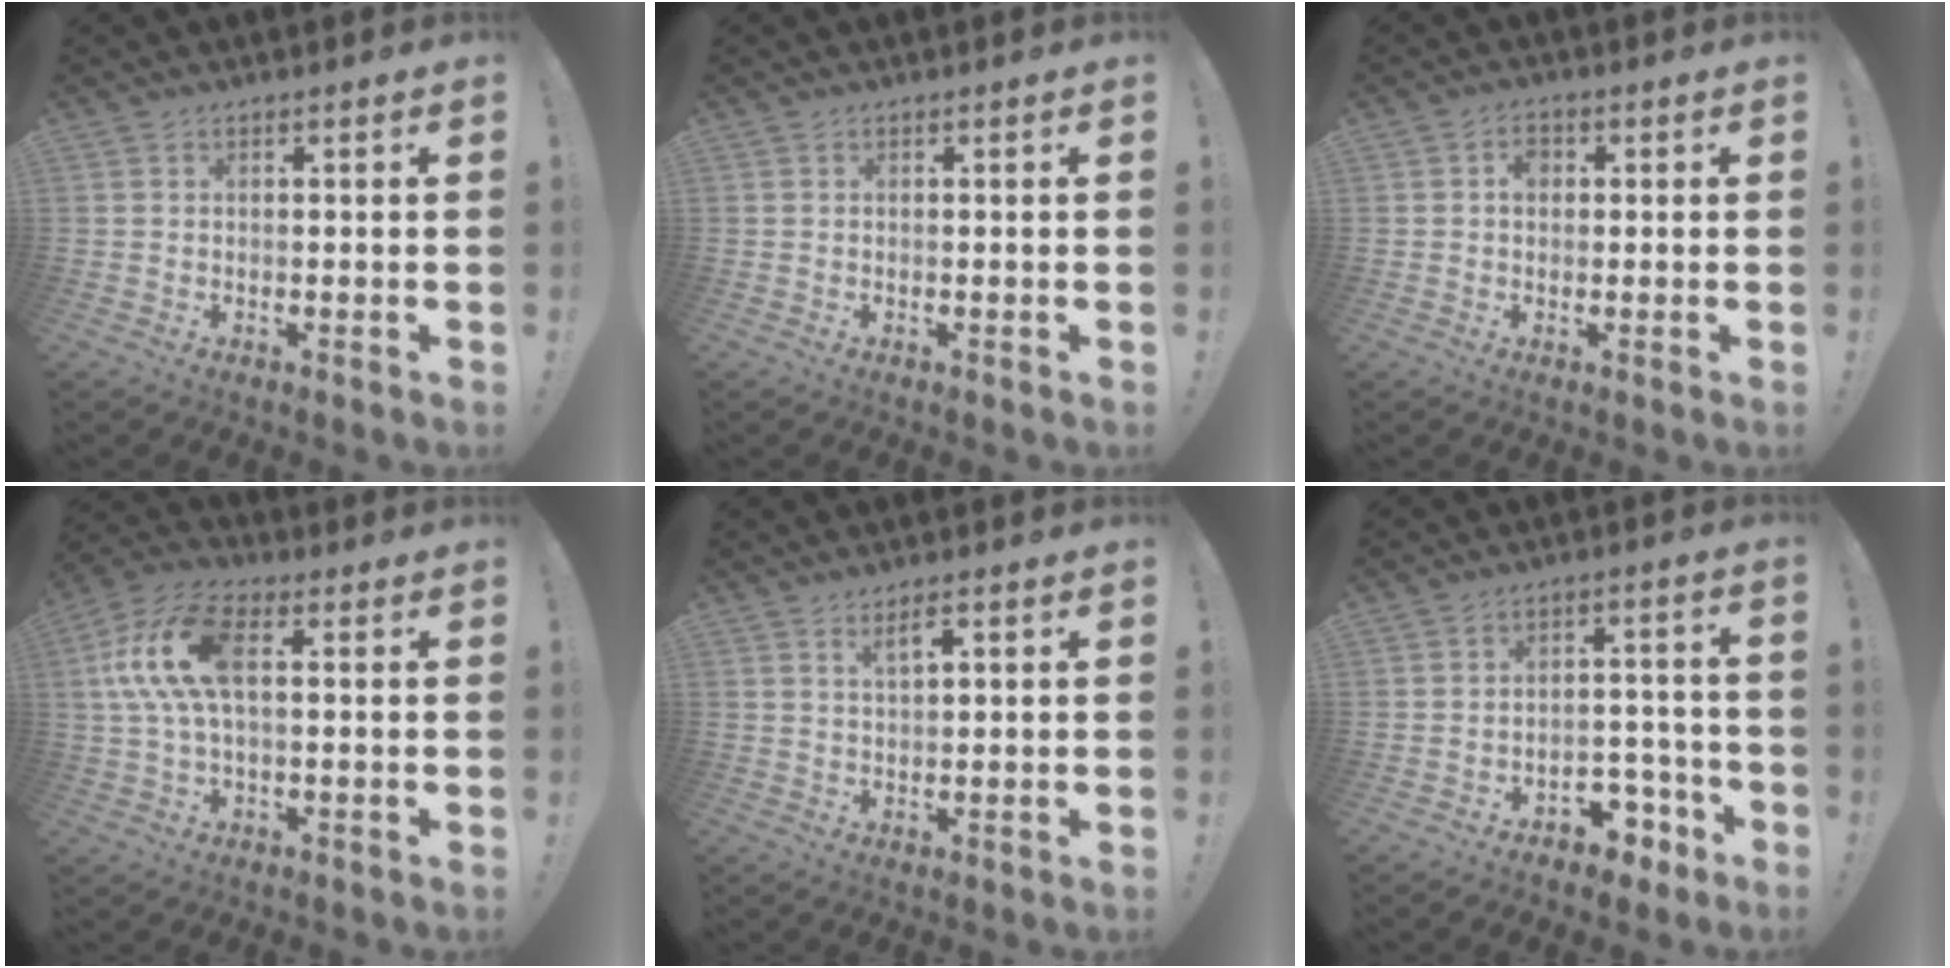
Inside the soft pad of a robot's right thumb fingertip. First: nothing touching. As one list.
[{"total": 0.0}, {"total": 3.3, "force": [0.3, 2.5, 2.1], "torque": [-0.029, 0.004, 0.002]}, {"total": 14.9, "force": [2.3, 7.8, 12.5], "torque": [-0.259, 0.007, 0.042]}, {"total": 3.7, "force": [1.7, 1.0, 3.1], "torque": [-0.048, -0.004, 0.025]}, {"total": 7.6, "force": [-5.0, 4.8, 3.3], "torque": [-0.026, 0.042, -0.080]}]